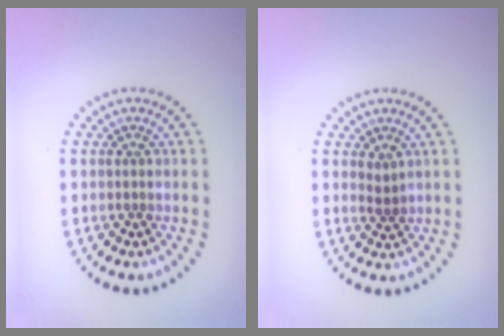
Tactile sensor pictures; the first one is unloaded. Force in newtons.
{"total": 1.0, "press": 0.8, "slide": 0.6}